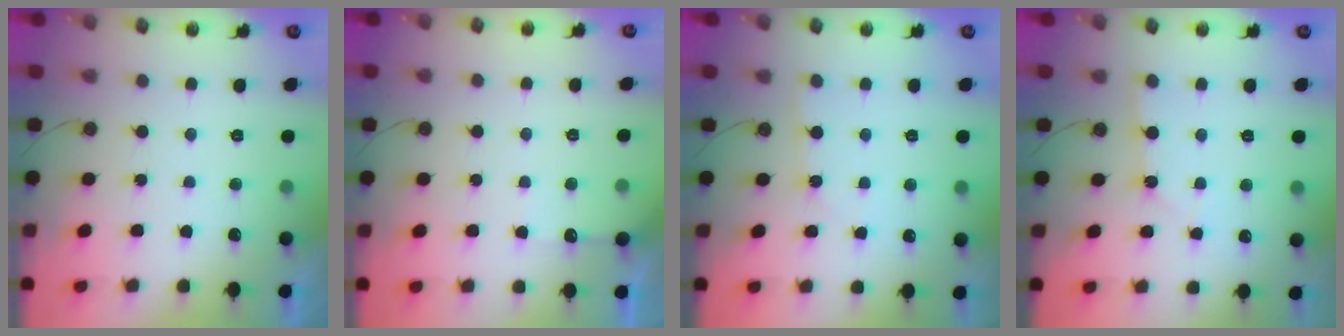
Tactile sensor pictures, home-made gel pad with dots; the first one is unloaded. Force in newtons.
{"total": 5.7, "press": 5.7, "slide": 0.7}
{"total": 2.4, "press": 2.3, "slide": 0.4}
{"total": 1.3, "press": 1.3, "slide": 0.2}